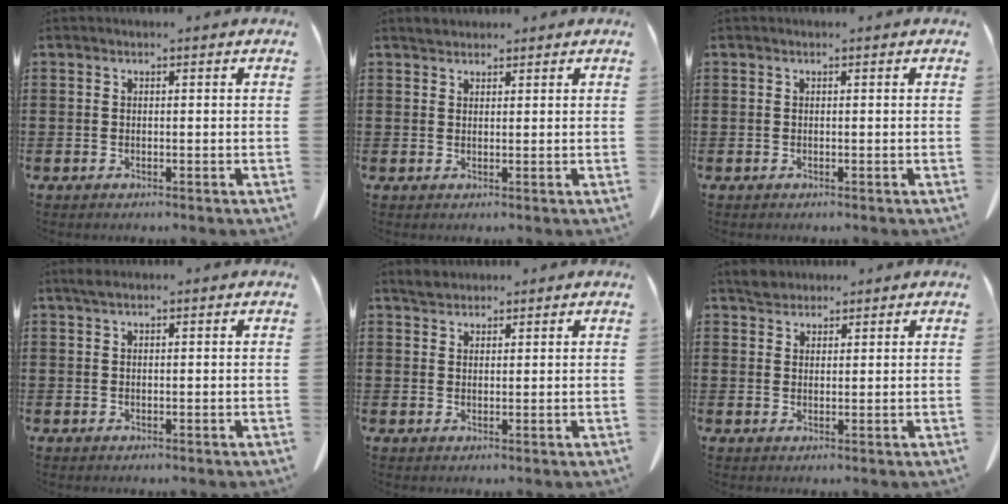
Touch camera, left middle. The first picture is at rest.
{"total": 1.5, "force": [1.4, 0.5, 0.1], "torque": [0.002, 0.000, 0.026]}
{"total": 0.0}
{"total": 1.0, "force": [0.6, 0.2, 0.8], "torque": [-0.018, 0.001, 0.011]}
{"total": 2.0, "force": [1.8, 0.7, 0.3], "torque": [-0.011, 0.004, 0.037]}
{"total": 2.4, "force": [2.2, 1.0, 0.4], "torque": [-0.007, 0.002, 0.042]}